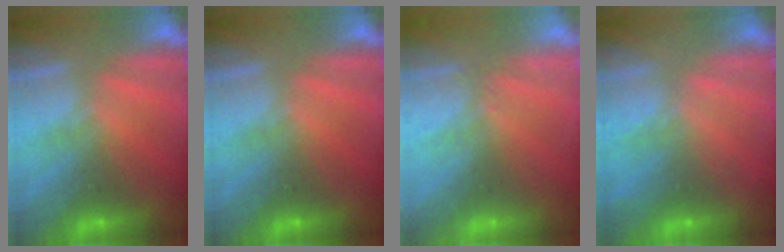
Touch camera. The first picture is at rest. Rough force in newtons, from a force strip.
{"total": 0.0}
{"total": 2.4}
{"total": 2.1}